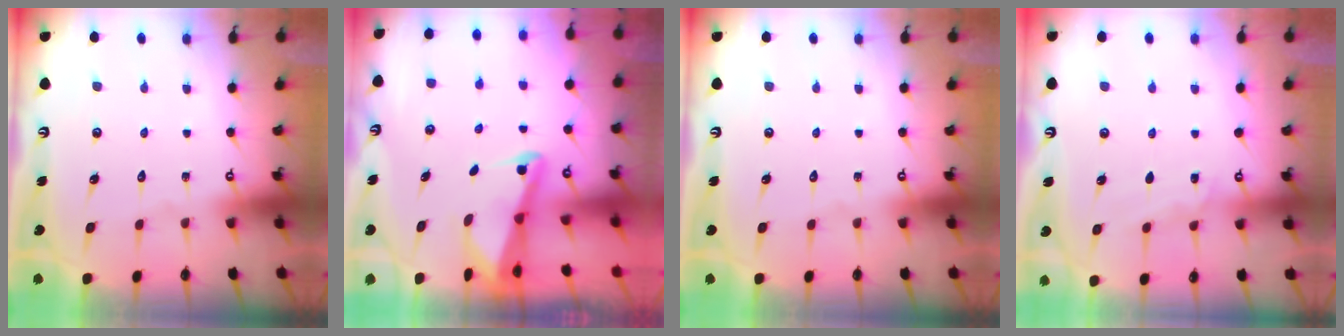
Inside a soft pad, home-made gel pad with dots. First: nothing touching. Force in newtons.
{"total": 2.7, "press": 2.7, "slide": 0.6}
{"total": 0.0}
{"total": 4.9, "press": 4.9, "slide": 0.6}